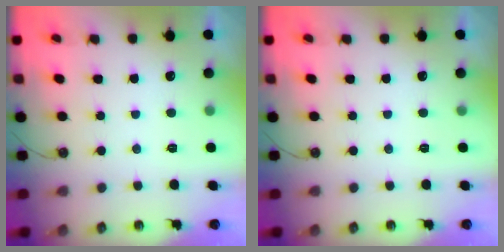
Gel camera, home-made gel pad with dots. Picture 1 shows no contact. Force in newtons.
{"total": 0.0}